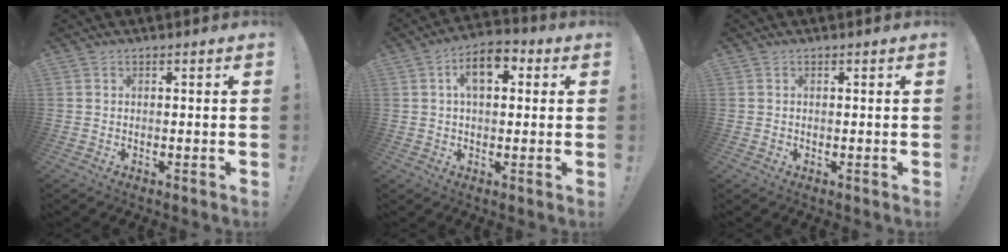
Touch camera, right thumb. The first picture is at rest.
{"total": 9.0, "force": [2.6, 5.2, 6.9], "torque": [-0.107, 0.009, 0.045]}
{"total": 0.6, "force": [0.1, 0.6, 0.0], "torque": [0.005, 0.001, -0.001]}